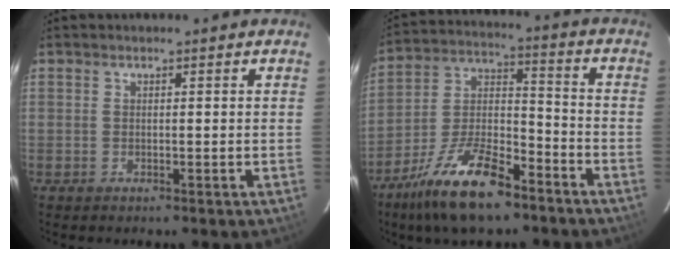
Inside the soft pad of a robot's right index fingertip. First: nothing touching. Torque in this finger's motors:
{"motor_torque": [1.00, -1.14, 0.82, 0.20]}